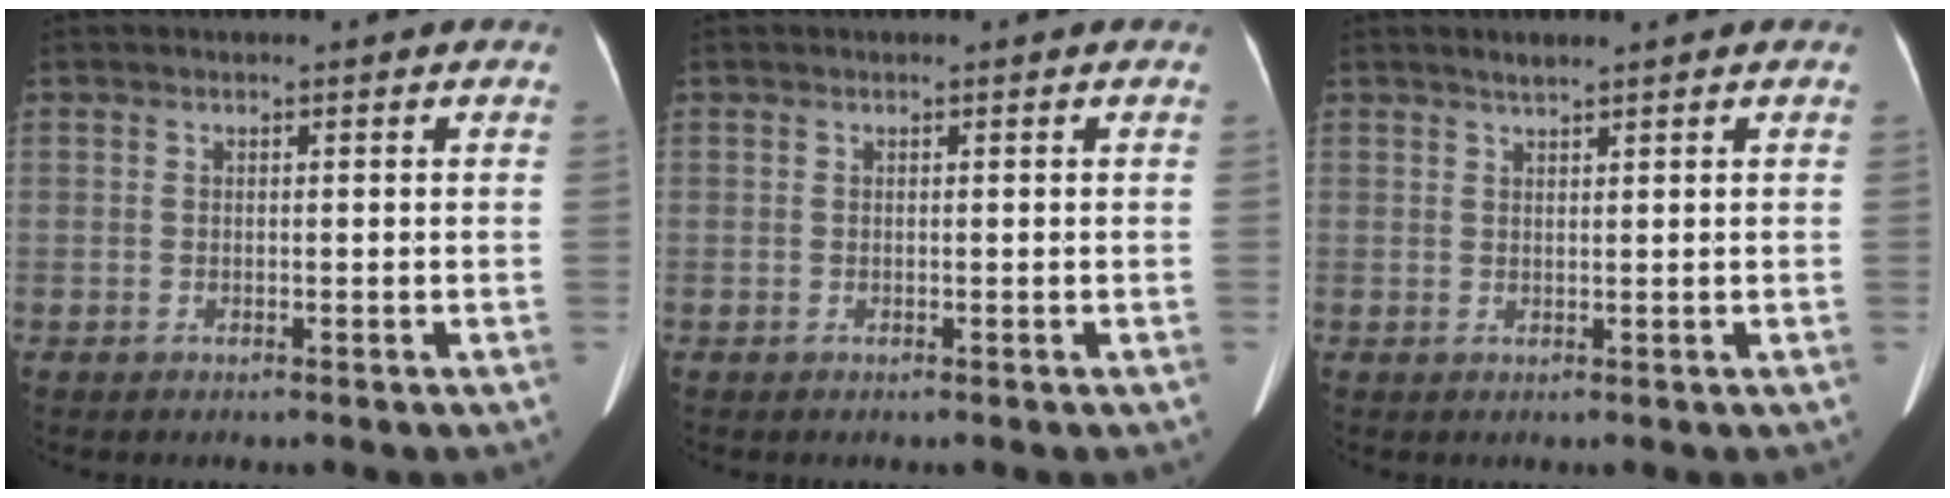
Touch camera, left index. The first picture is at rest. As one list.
[{"total": 0.0}, {"total": 1.5, "force": [1.3, 0.0, 0.8], "torque": [-0.018, 0.006, 0.028]}]